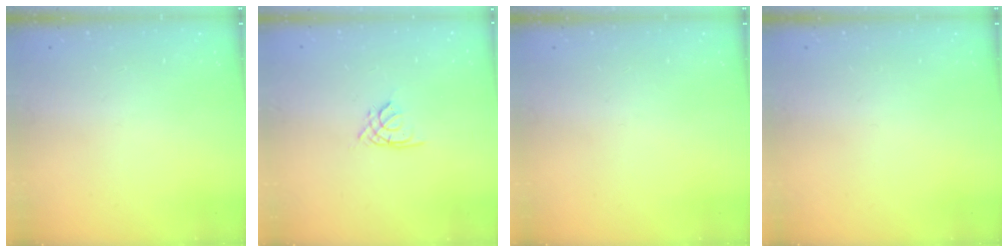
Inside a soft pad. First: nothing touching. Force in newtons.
{"total": 1.9, "press": 1.8, "slide": 0.5}
{"total": 0.0}
{"total": 0.0}